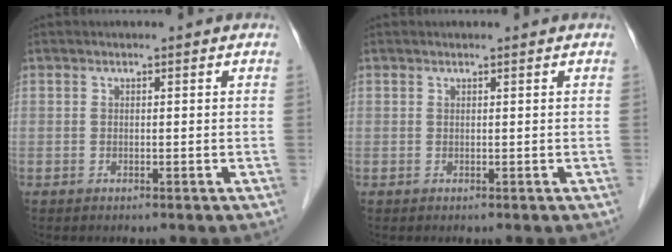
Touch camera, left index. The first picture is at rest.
{"total": 0.0}